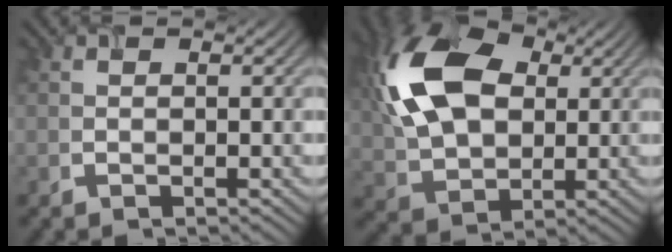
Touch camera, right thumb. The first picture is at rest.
{"total": 15.0, "force": [3.7, 9.7, 10.9], "torque": [-0.258, 0.028, 0.058]}